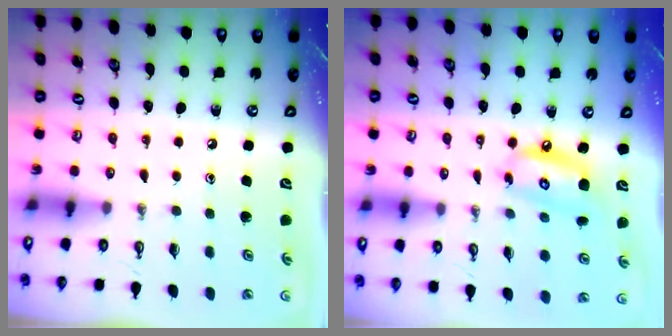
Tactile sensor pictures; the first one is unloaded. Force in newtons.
{"total": 10.9, "press": 10.8, "slide": 1.4}